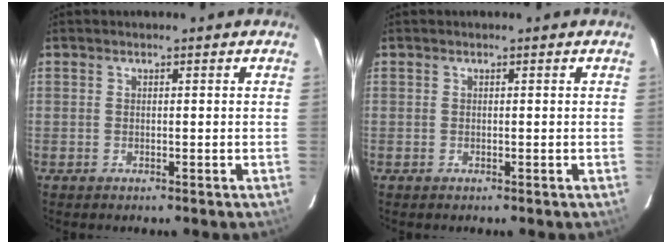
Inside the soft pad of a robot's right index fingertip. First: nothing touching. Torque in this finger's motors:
{"motor_torque": [0.00, 0.00, 0.00, 0.01]}